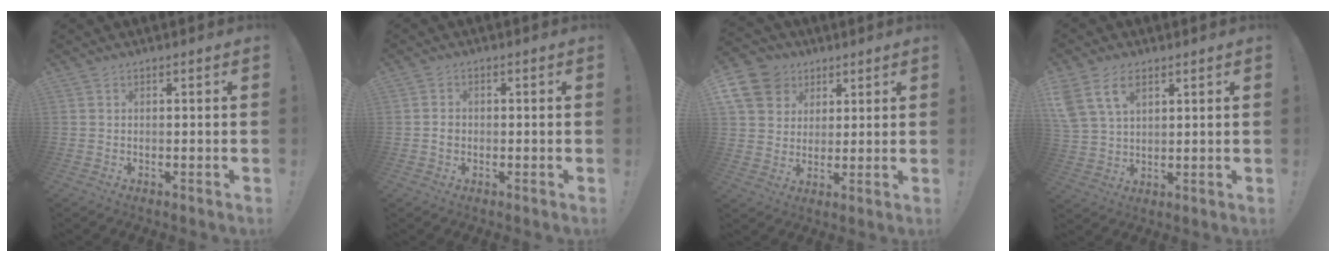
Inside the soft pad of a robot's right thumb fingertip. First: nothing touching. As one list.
[{"total": 1.5, "force": [-0.5, 1.2, 0.7], "torque": [-0.010, 0.004, -0.009]}, {"total": 12.9, "force": [5.2, 10.7, 5.0], "torque": [-0.077, -0.028, 0.105]}, {"total": 9.8, "force": [4.8, 6.2, 5.8], "torque": [-0.114, -0.012, 0.094]}]